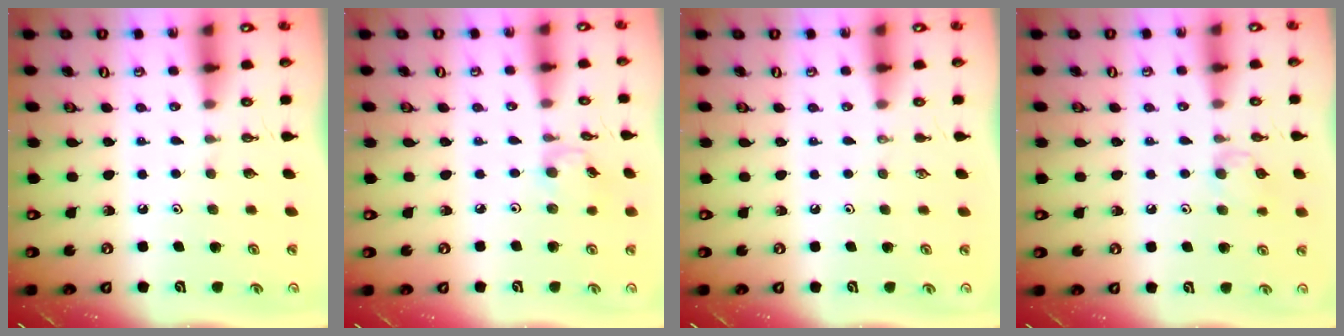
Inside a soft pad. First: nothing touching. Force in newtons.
{"total": 3.3, "press": 3.2, "slide": 0.3}
{"total": 0.0}
{"total": 6.2, "press": 6.1, "slide": 0.8}